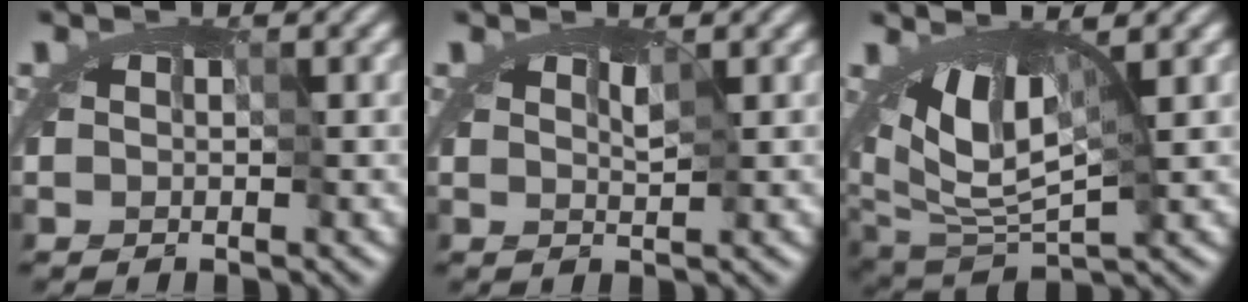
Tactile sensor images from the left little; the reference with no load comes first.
{"total": 0.7, "force": [0.7, 0.0, 0.0], "torque": [0.001, 0.001, 0.006]}
{"total": 5.7, "force": [1.4, 2.7, 4.8], "torque": [-0.080, -0.007, 0.028]}